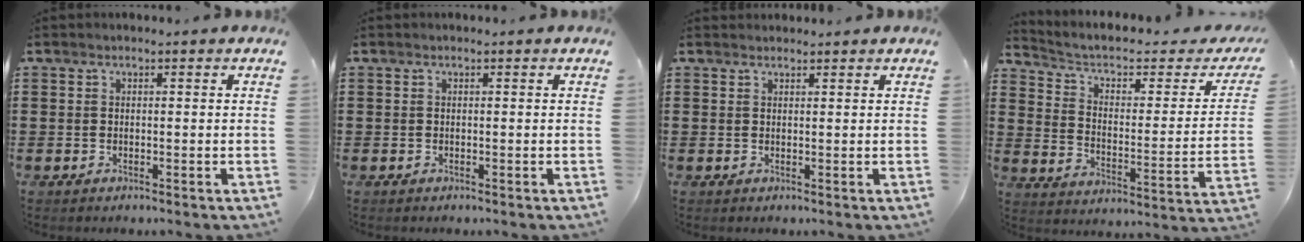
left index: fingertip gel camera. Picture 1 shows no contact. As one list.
[{"total": 0.0}, {"total": 1.0, "force": [0.9, 0.2, 0.1], "torque": [-0.003, 0.000, 0.019]}, {"total": 4.4, "force": [2.7, 1.9, 2.8], "torque": [-0.071, -0.021, 0.038]}]